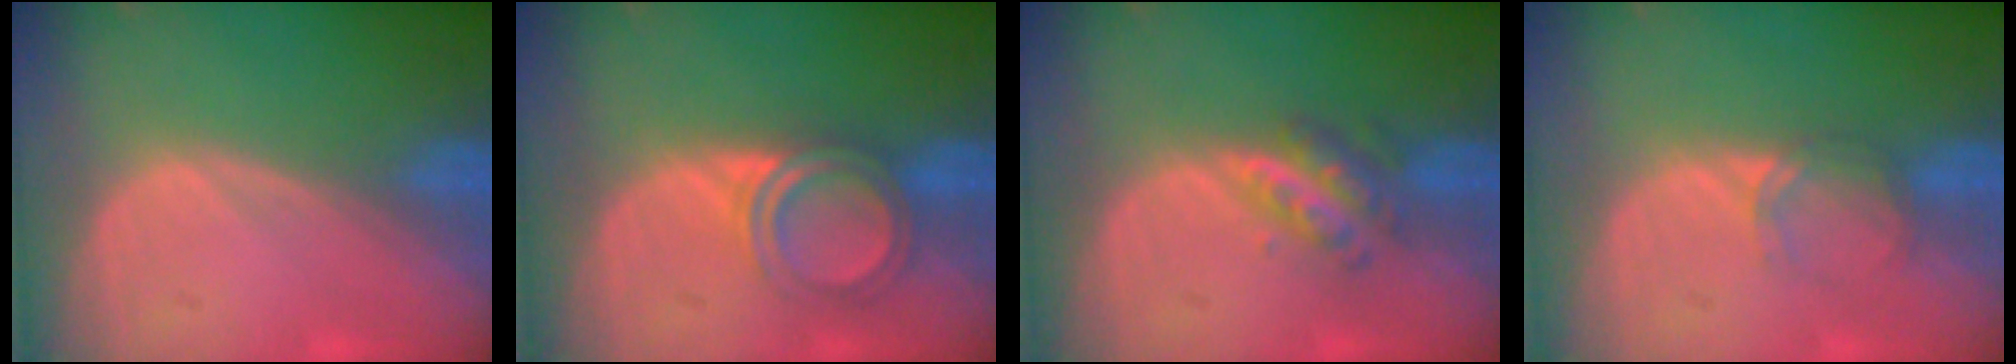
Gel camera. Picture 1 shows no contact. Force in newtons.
{"total": 4.9, "press": 4.6, "slide": 1.4}
{"total": 4.7, "press": 4.3, "slide": 2.0}
{"total": 2.2, "press": 2.2, "slide": 0.2}